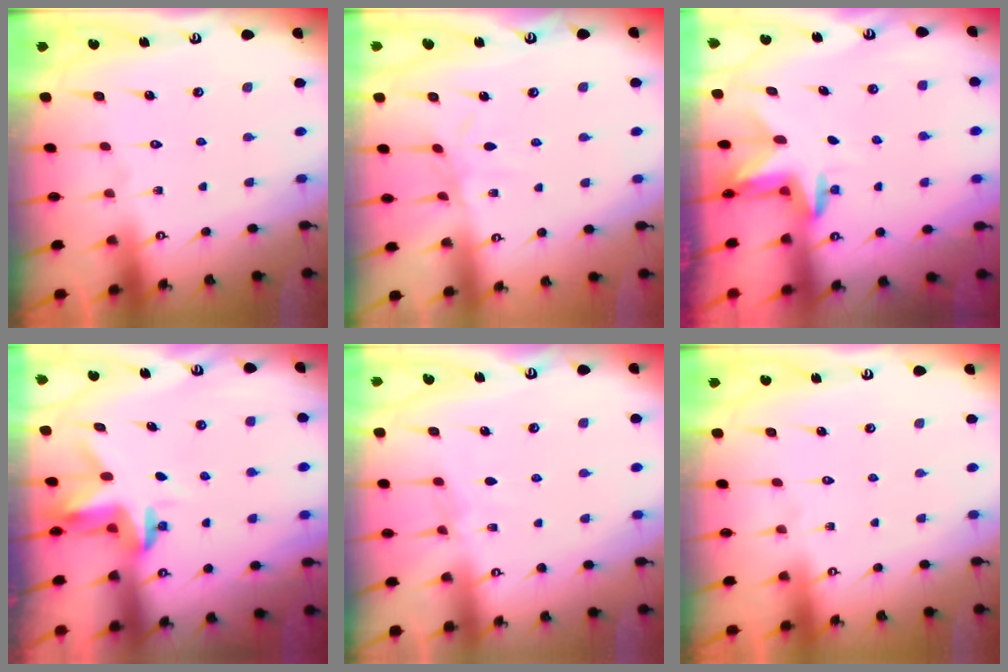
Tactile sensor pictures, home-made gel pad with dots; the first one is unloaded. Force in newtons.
{"total": 3.7, "press": 3.6, "slide": 0.4}
{"total": 2.7, "press": 2.7, "slide": 0.2}
{"total": 3.2, "press": 3.2, "slide": 0.3}
{"total": 5.2, "press": 5.2, "slide": 0.6}
{"total": 0.0}